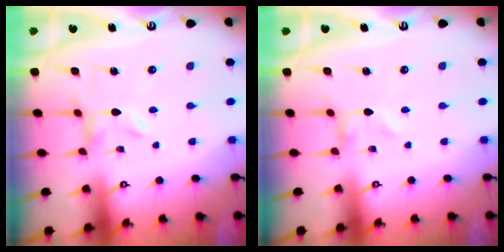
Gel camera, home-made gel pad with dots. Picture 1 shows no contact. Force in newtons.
{"total": 0.0}